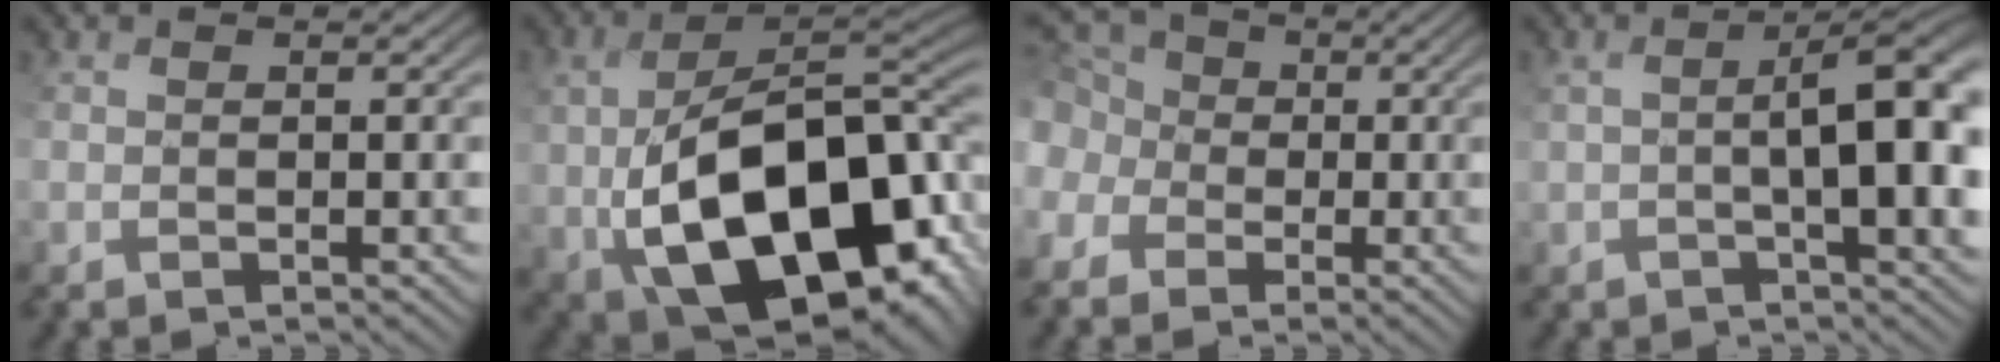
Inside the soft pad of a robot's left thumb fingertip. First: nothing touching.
{"total": 17.2, "force": [-3.4, 10.5, 13.2], "torque": [-0.221, -0.022, -0.038]}
{"total": 10.1, "force": [-1.6, 9.3, 3.8], "torque": [-0.149, 0.000, -0.053]}
{"total": 8.0, "force": [-0.1, 2.2, 7.7], "torque": [-0.115, 0.007, 0.014]}